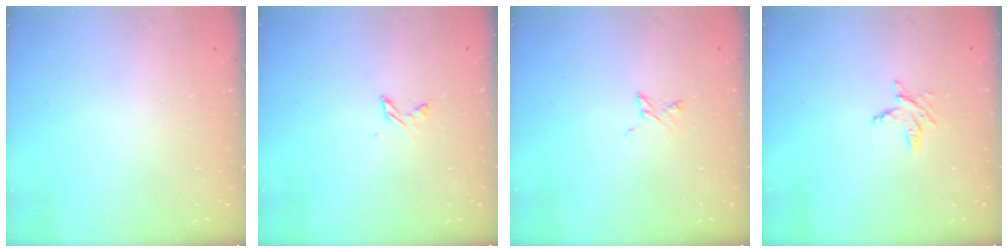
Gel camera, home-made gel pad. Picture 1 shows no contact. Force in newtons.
{"total": 3.1, "press": 3.1, "slide": 0.6}
{"total": 3.8, "press": 3.8, "slide": 0.5}
{"total": 3.4, "press": 3.4, "slide": 0.4}